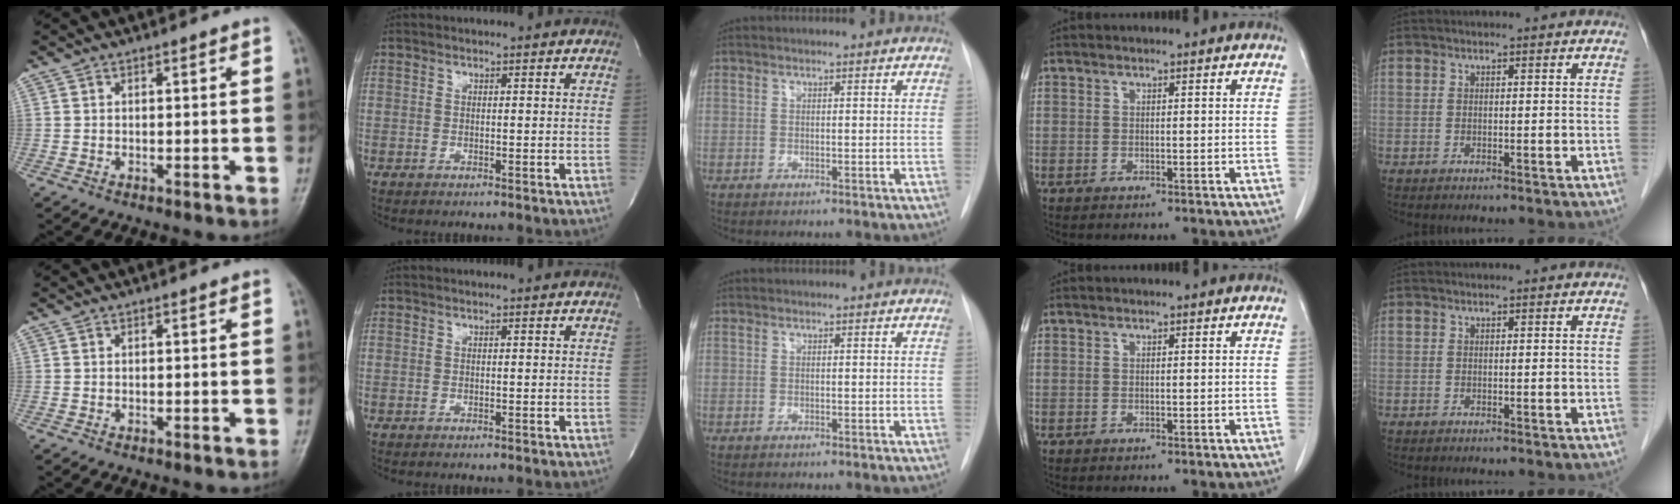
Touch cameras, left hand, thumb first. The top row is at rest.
{}